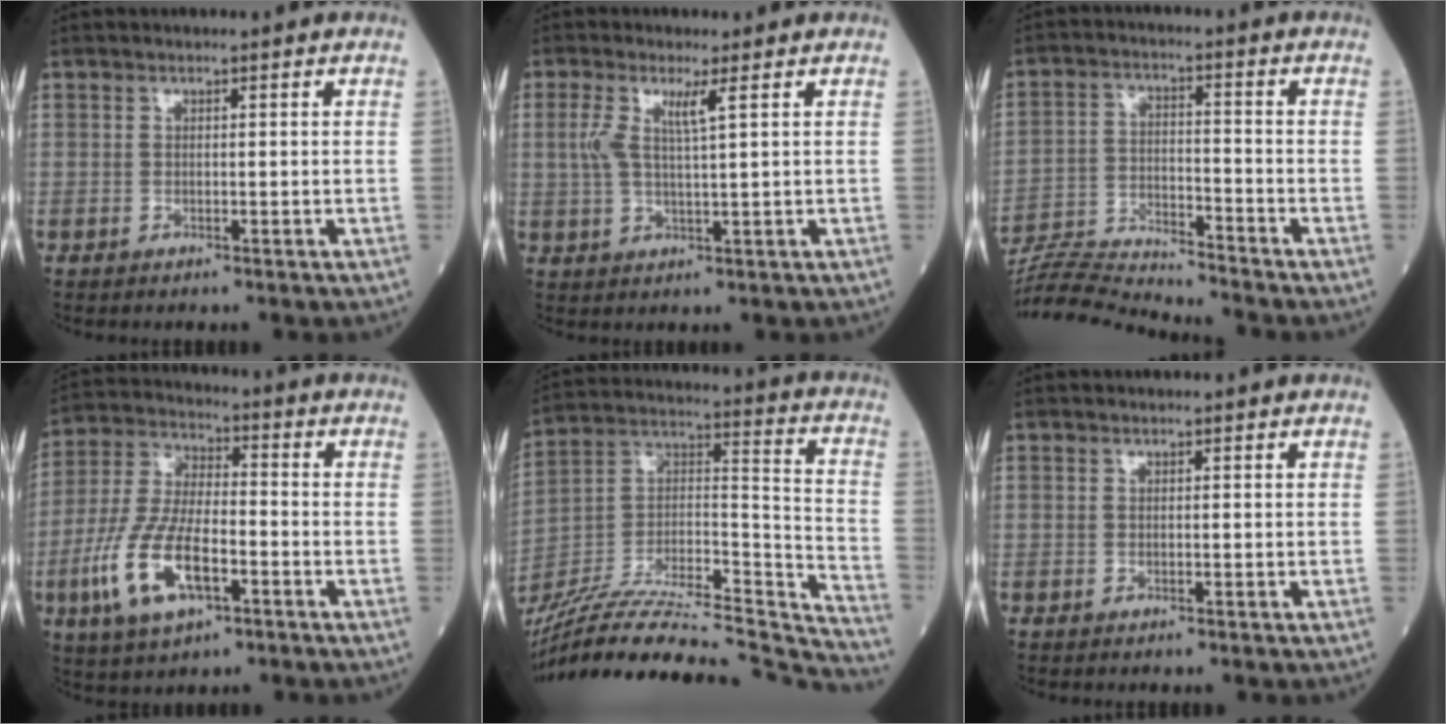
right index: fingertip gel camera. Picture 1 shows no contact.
{"total": 4.6, "force": [1.6, 0.2, 4.3], "torque": [-0.095, 0.007, 0.034]}
{"total": 12.0, "force": [-11.8, -1.3, 1.8], "torque": [-0.034, 0.004, -0.213]}
{"total": 13.5, "force": [-5.0, 5.0, 11.5], "torque": [-0.250, -0.003, -0.093]}
{"total": 34.3, "force": [-31.5, 3.9, 13.0], "torque": [-0.192, -0.012, -0.480]}
{"total": 0.0}